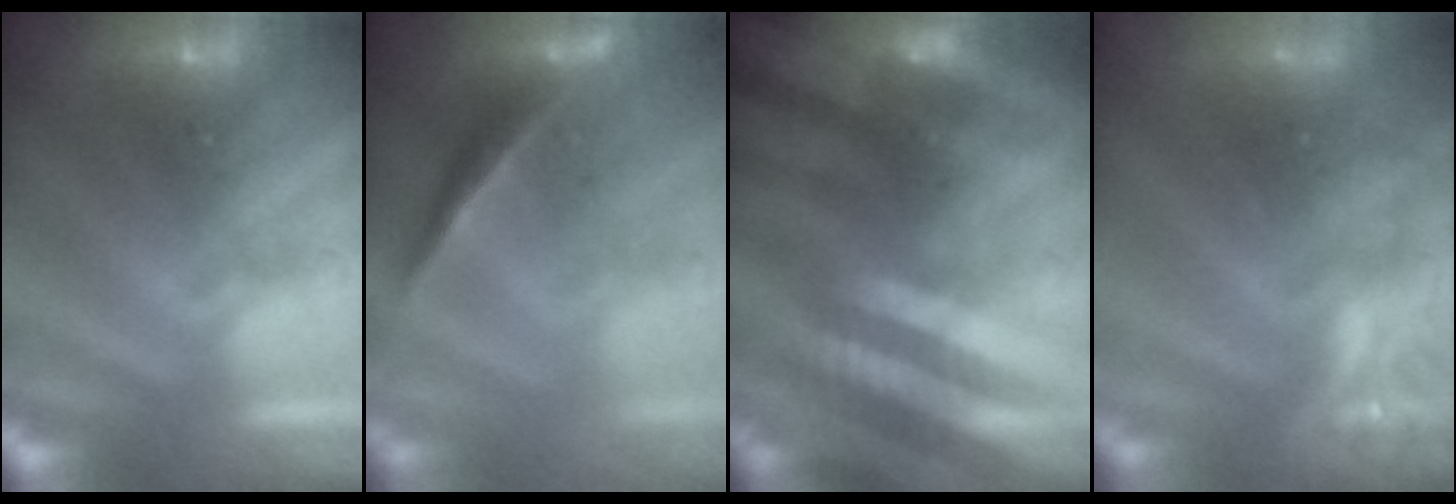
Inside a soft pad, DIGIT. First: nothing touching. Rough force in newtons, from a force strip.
{"total": 2.0}
{"total": 8.6}
{"total": 4.6}